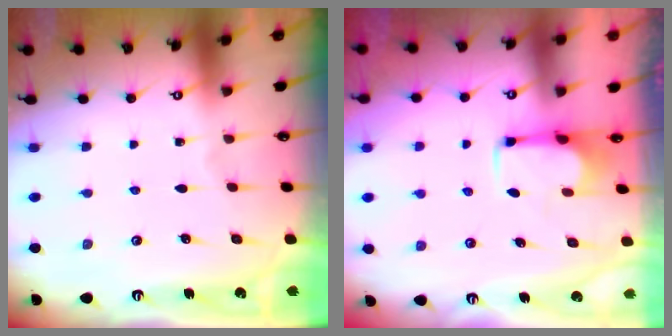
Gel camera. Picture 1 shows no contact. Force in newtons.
{"total": 2.8, "press": 2.6, "slide": 1.0}